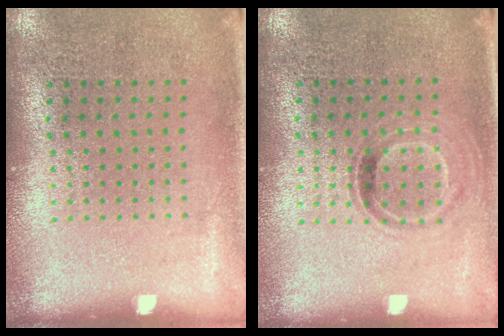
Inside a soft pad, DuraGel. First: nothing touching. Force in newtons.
{"total": 1.0, "press": 0.9, "slide": 0.5}